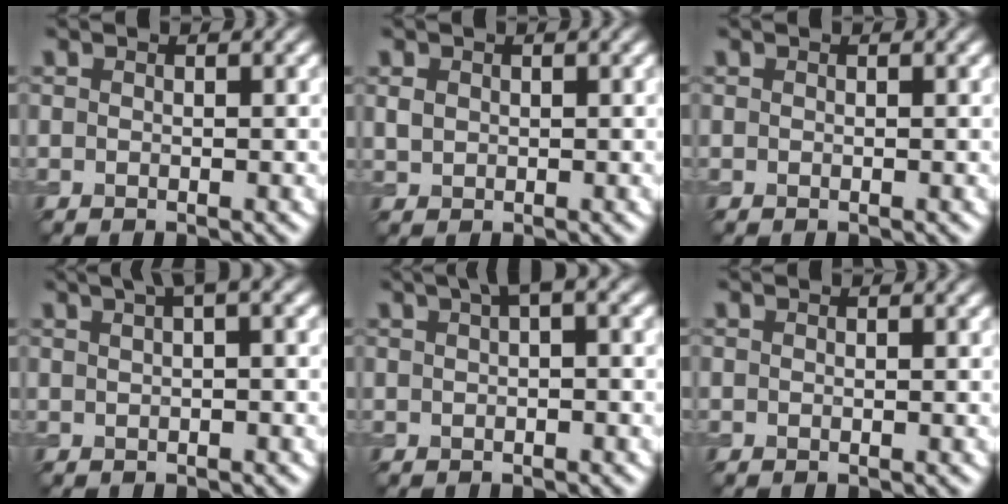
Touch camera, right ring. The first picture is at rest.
{"total": 1.1, "force": [0.3, 0.9, 0.5], "torque": [-0.010, 0.000, 0.008]}
{"total": 0.0}
{"total": 3.7, "force": [1.9, 1.2, 3.0], "torque": [-0.033, 0.014, 0.021]}
{"total": 2.6, "force": [1.1, 0.5, 2.3], "torque": [-0.029, 0.015, 0.016]}
{"total": 0.0}